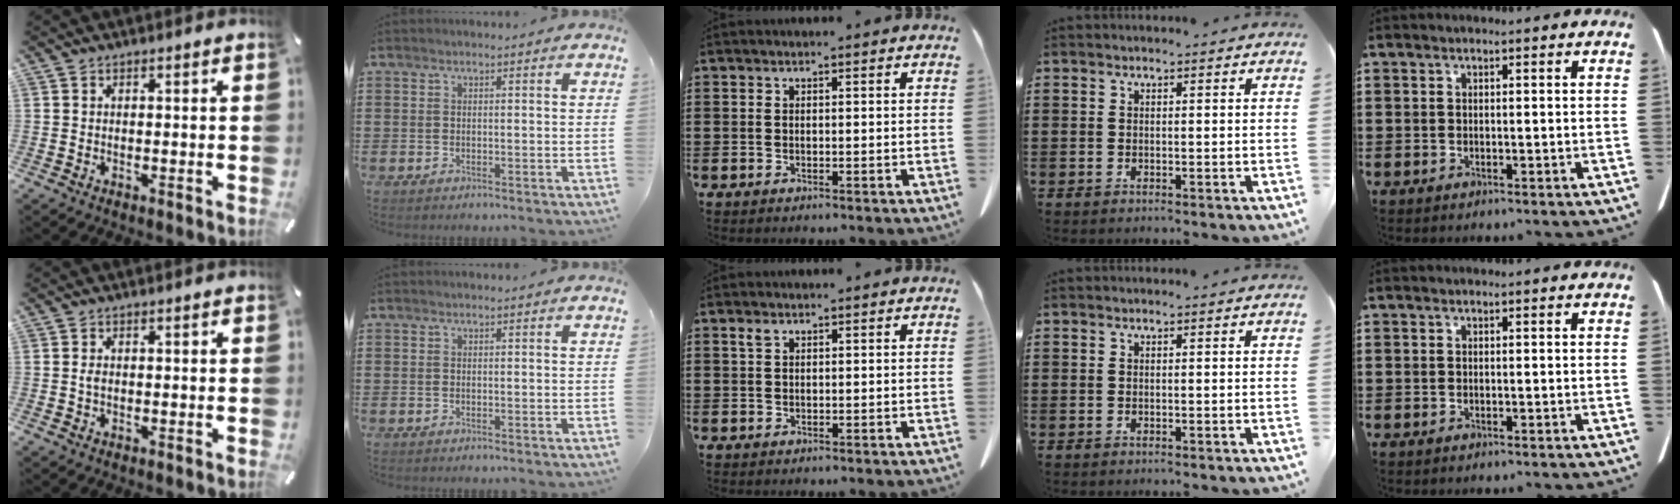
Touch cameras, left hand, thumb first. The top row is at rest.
{"thumb": {"total": 1.3, "force": [-0.2, 0.7, 1.1], "torque": [-0.022, 0.000, -0.004]}, "middle": {"total": 1.0, "force": [0.6, 0.5, 0.7], "torque": [-0.018, 0.001, 0.012]}}